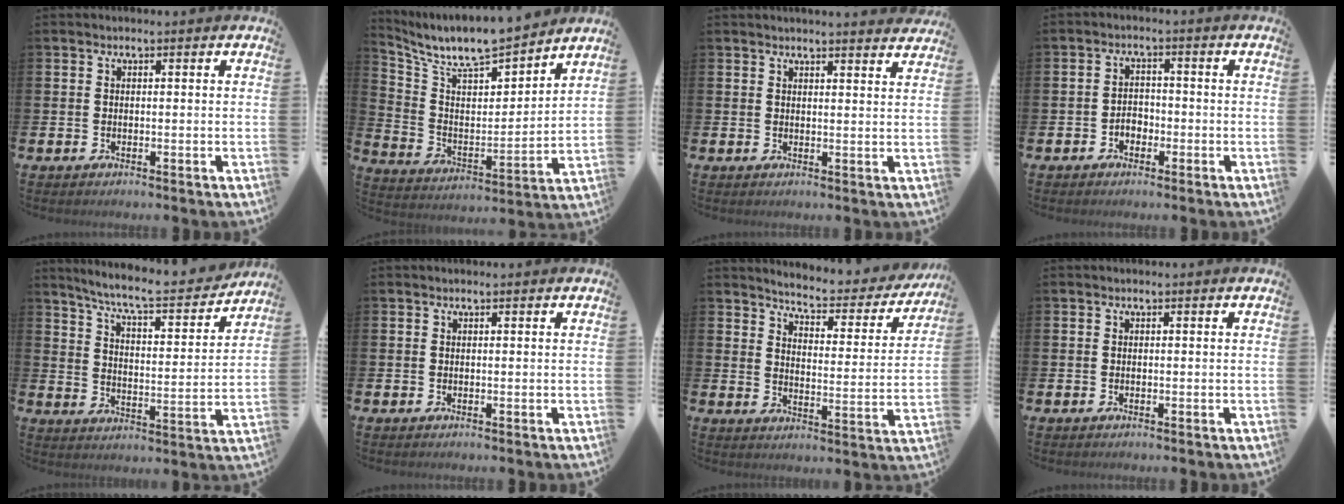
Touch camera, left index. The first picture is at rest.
{"total": 7.9, "force": [7.5, 1.3, 2.1], "torque": [-0.086, -0.062, 0.129]}
{"total": 2.6, "force": [2.6, -0.2, -0.1], "torque": [0.005, -0.018, 0.046]}
{"total": 2.3, "force": [-1.2, 1.6, 0.9], "torque": [-0.021, 0.005, -0.028]}
{"total": 8.1, "force": [7.3, 0.9, 3.2], "torque": [-0.088, -0.051, 0.123]}
{"total": 0.0}
{"total": 4.7, "force": [4.5, 0.7, 1.0], "torque": [-0.043, -0.040, 0.070]}
{"total": 0.0}